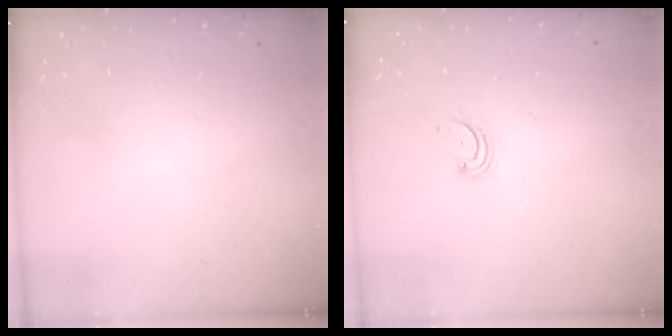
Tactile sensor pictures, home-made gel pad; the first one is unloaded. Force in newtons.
{"total": 2.6, "press": 2.5, "slide": 0.3}